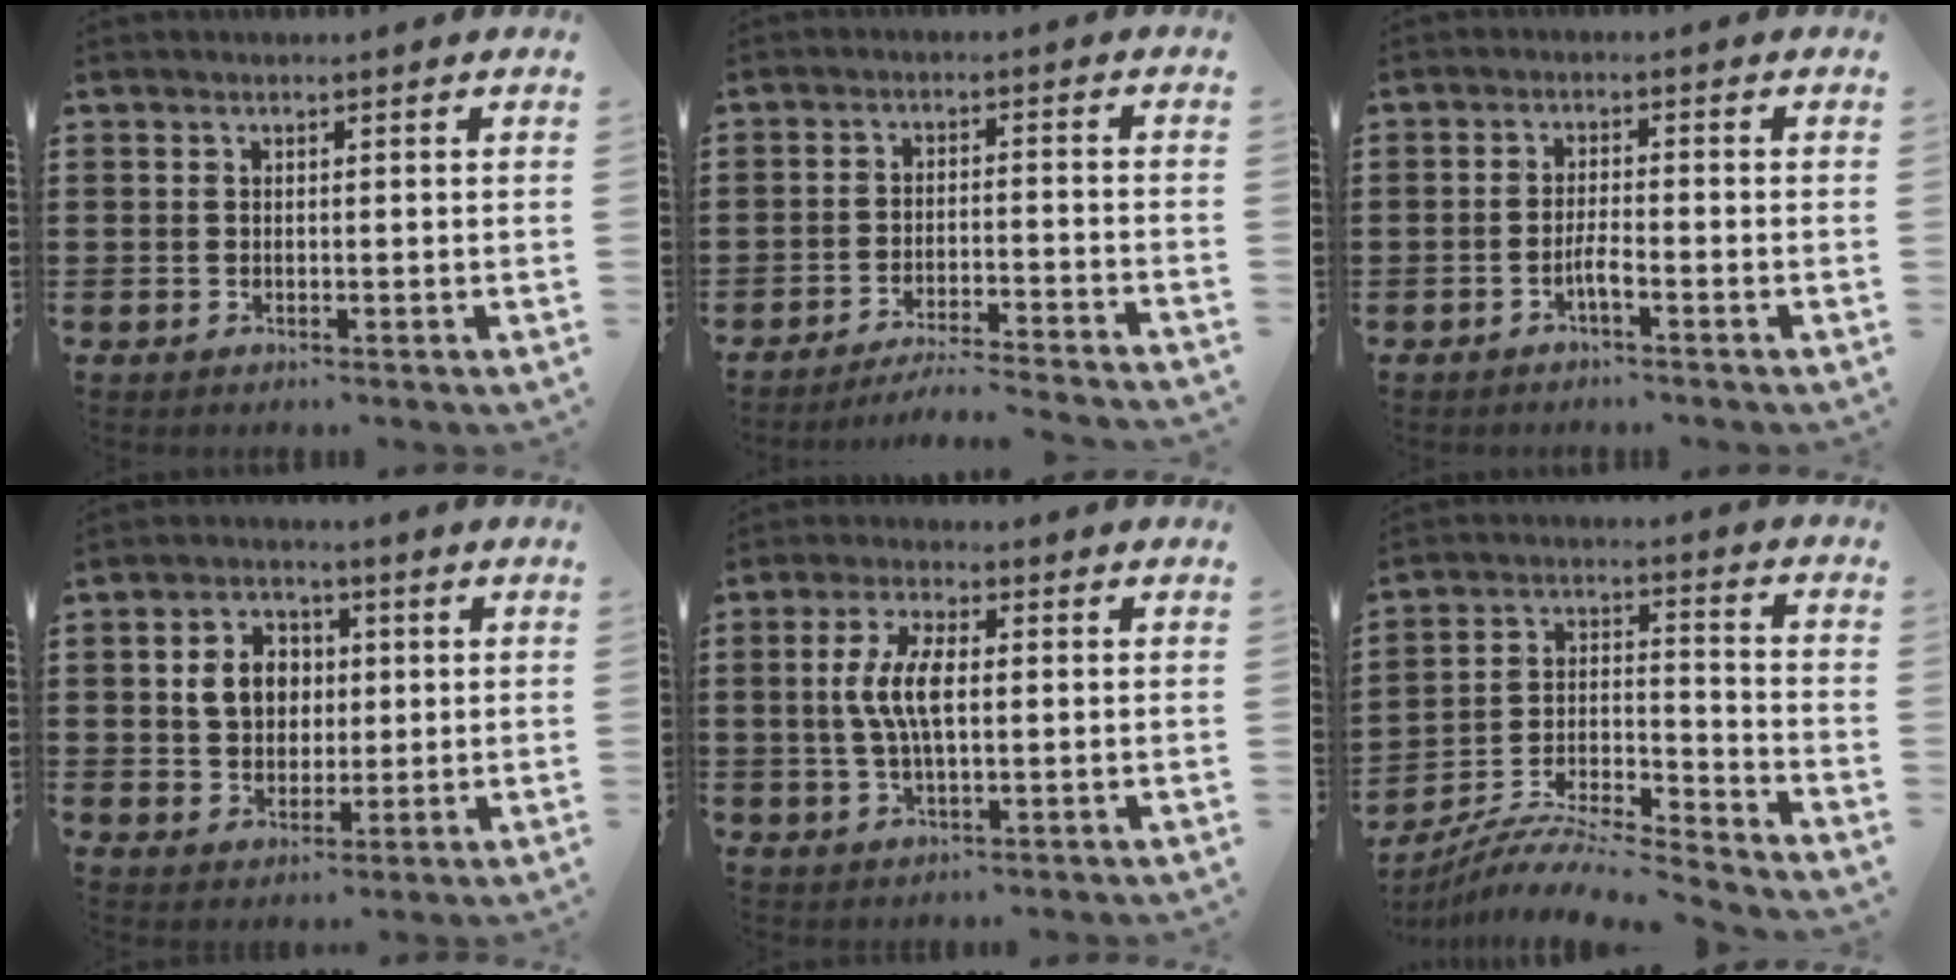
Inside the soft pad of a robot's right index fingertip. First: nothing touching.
{"total": 4.6, "force": [-4.4, -0.6, 1.2], "torque": [-0.030, -0.012, -0.091]}
{"total": 2.5, "force": [-1.5, 0.2, 2.0], "torque": [-0.043, -0.002, -0.029]}
{"total": 6.4, "force": [0.9, 5.3, 3.5], "torque": [-0.085, 0.013, 0.009]}
{"total": 7.1, "force": [0.4, 2.6, 6.6], "torque": [-0.146, 0.001, -0.002]}
{"total": 8.2, "force": [-7.8, 0.1, 2.2], "torque": [-0.040, -0.002, -0.159]}